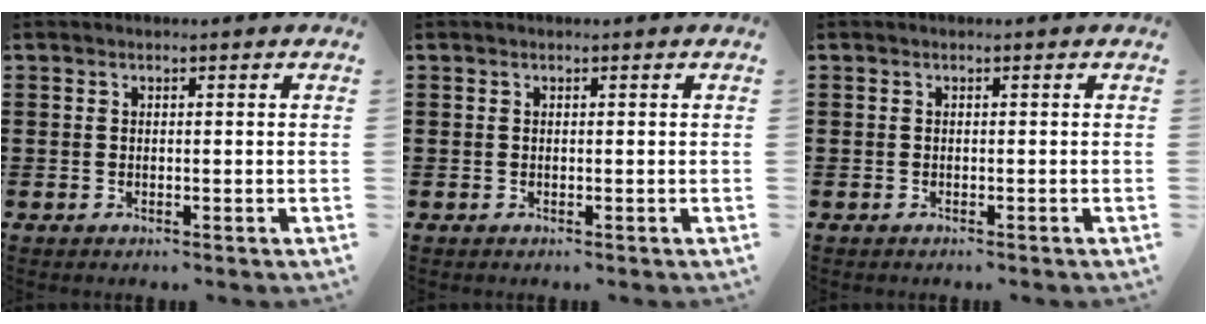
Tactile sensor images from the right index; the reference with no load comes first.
{"total": 0.0}
{"total": 0.0}